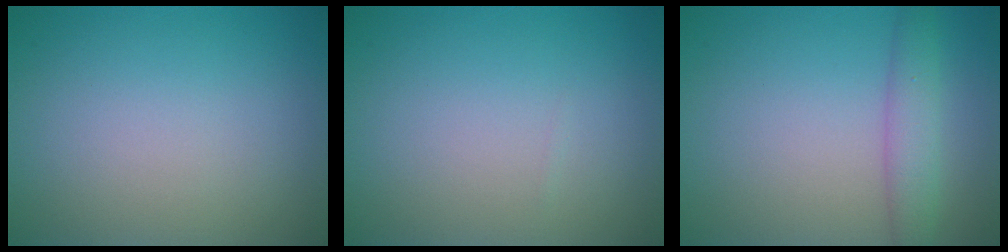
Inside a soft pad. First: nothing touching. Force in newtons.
{"total": 0.0}
{"total": 2.8, "press": 2.8, "slide": 0.1}